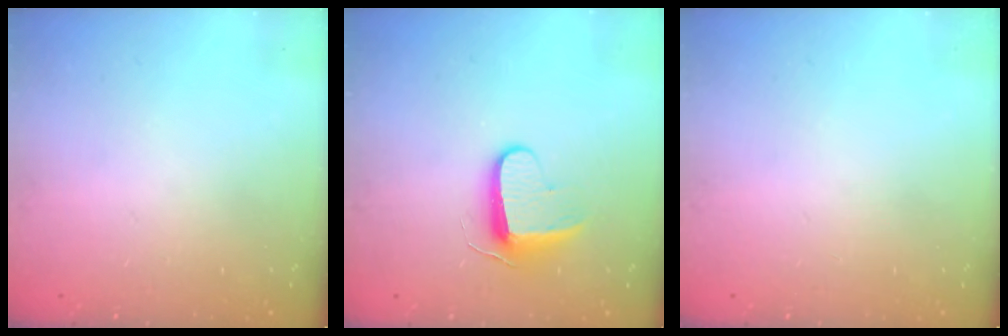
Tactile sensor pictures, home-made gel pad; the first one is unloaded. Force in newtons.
{"total": 8.7, "press": 8.7, "slide": 0.7}
{"total": 0.0}